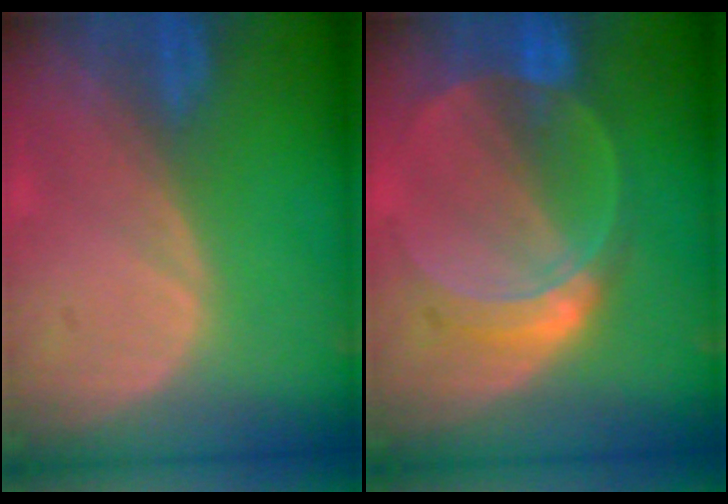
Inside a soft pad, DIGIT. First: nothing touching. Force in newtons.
{"total": 7.1, "press": 6.2, "slide": 3.4}